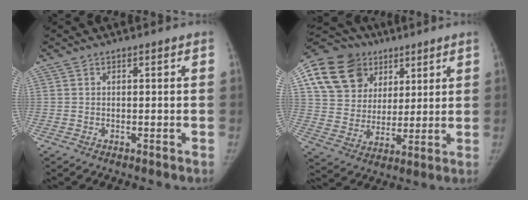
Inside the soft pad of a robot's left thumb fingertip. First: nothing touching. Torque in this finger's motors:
{"motor_torque": [0.56, 0.31, 1.07, -0.79, 0.18]}